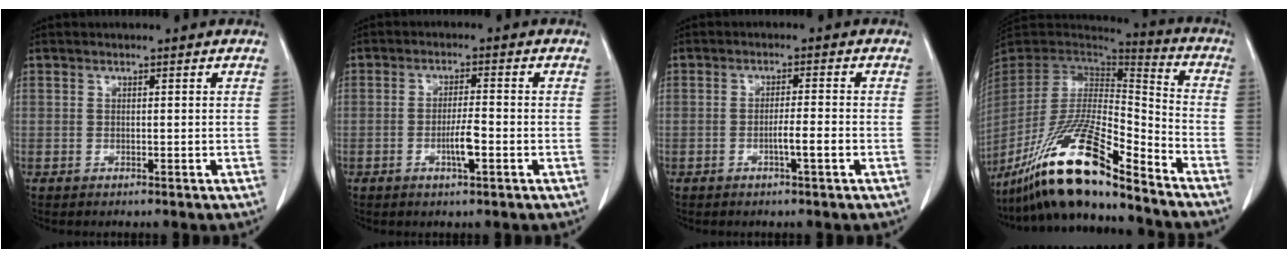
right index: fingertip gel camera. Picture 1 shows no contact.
{"total": 4.0, "force": [-1.4, 0.4, 3.7], "torque": [-0.068, -0.002, -0.025]}
{"total": 3.0, "force": [-1.2, -0.1, 2.8], "torque": [-0.046, -0.001, -0.021]}
{"total": 19.9, "force": [-14.8, 2.1, 13.2], "torque": [-0.273, -0.025, -0.278]}